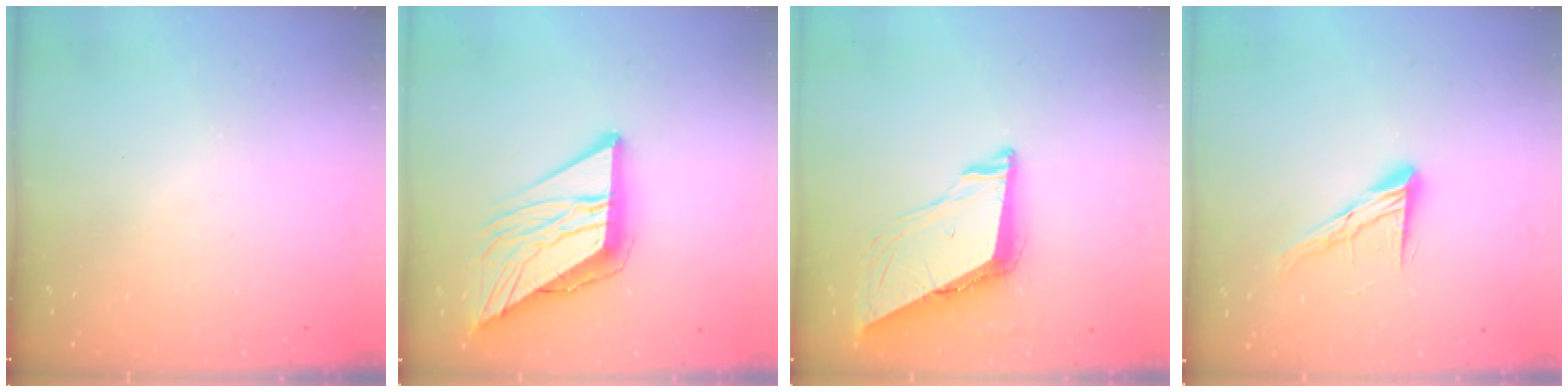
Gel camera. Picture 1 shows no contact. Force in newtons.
{"total": 12.2, "press": 12.1, "slide": 1.4}
{"total": 8.4, "press": 8.4, "slide": 0.9}
{"total": 10.6, "press": 10.6, "slide": 0.8}